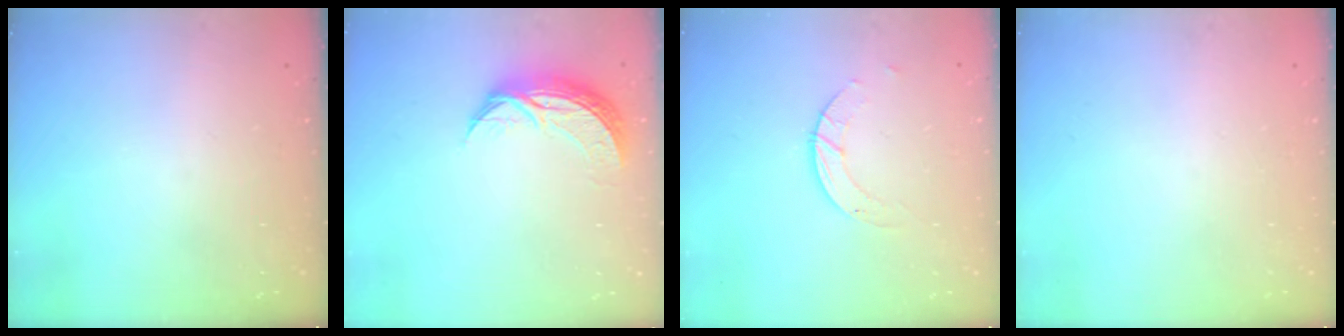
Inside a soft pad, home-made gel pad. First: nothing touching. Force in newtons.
{"total": 10.1, "press": 10.1, "slide": 0.3}
{"total": 2.8, "press": 2.8, "slide": 0.3}
{"total": 0.0}